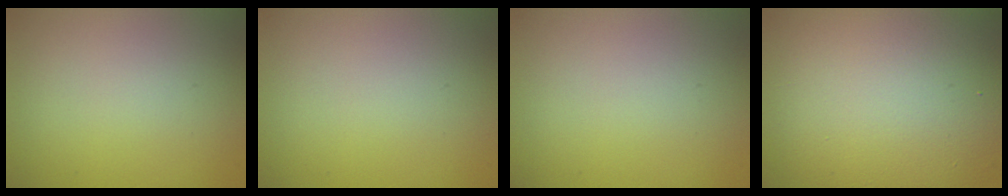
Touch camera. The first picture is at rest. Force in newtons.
{"total": 0.0}
{"total": 0.0}
{"total": 13.7, "press": 13.6, "slide": 1.4}